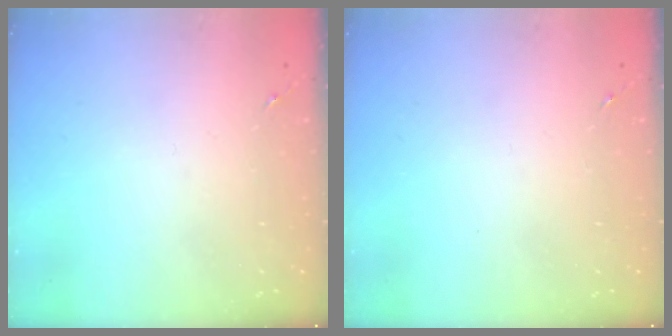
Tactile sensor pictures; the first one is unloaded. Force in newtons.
{"total": 0.0}